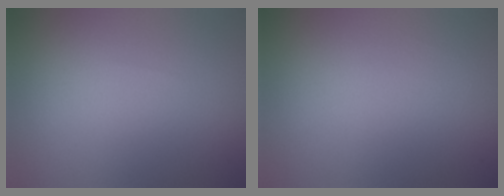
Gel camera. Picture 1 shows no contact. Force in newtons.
{"total": 0.0}